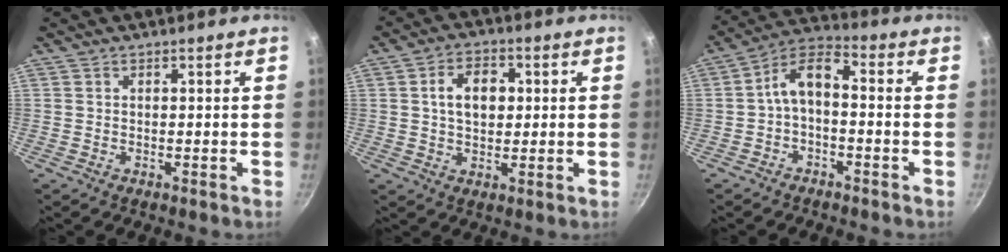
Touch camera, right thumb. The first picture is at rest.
{"total": 7.7, "force": [1.2, 5.3, 5.4], "torque": [-0.068, 0.009, 0.016]}
{"total": 7.5, "force": [-1.5, 3.9, 6.2], "torque": [-0.112, 0.047, -0.036]}